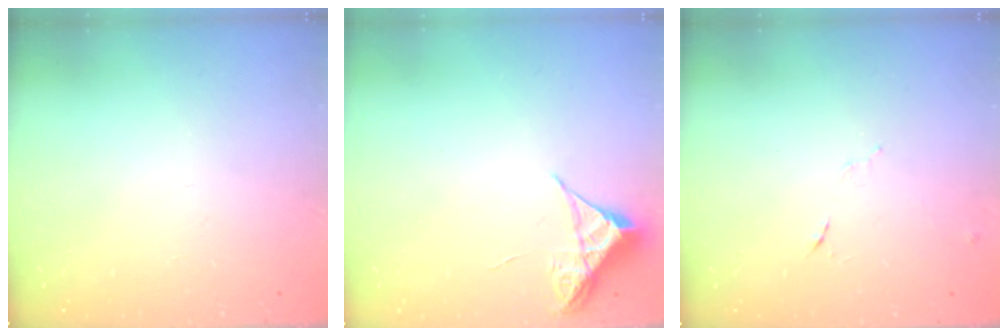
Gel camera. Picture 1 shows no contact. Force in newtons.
{"total": 5.2, "press": 5.1, "slide": 0.3}
{"total": 5.2, "press": 5.1, "slide": 0.8}